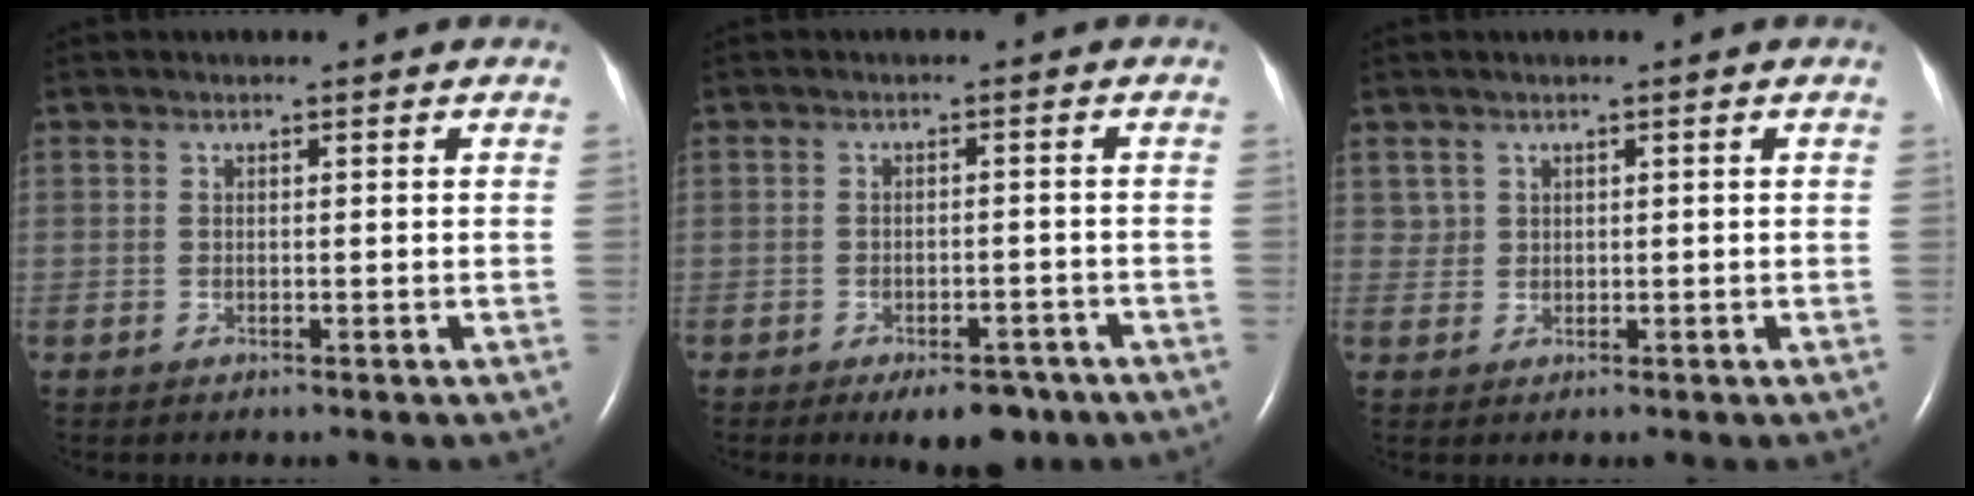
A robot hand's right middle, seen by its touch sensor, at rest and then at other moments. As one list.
[{"total": 6.3, "force": [-4.4, 2.8, 3.4], "torque": [-0.039, 0.001, -0.059]}, {"total": 1.3, "force": [0.7, 1.2, -0.1], "torque": [0.012, 0.007, 0.009]}]